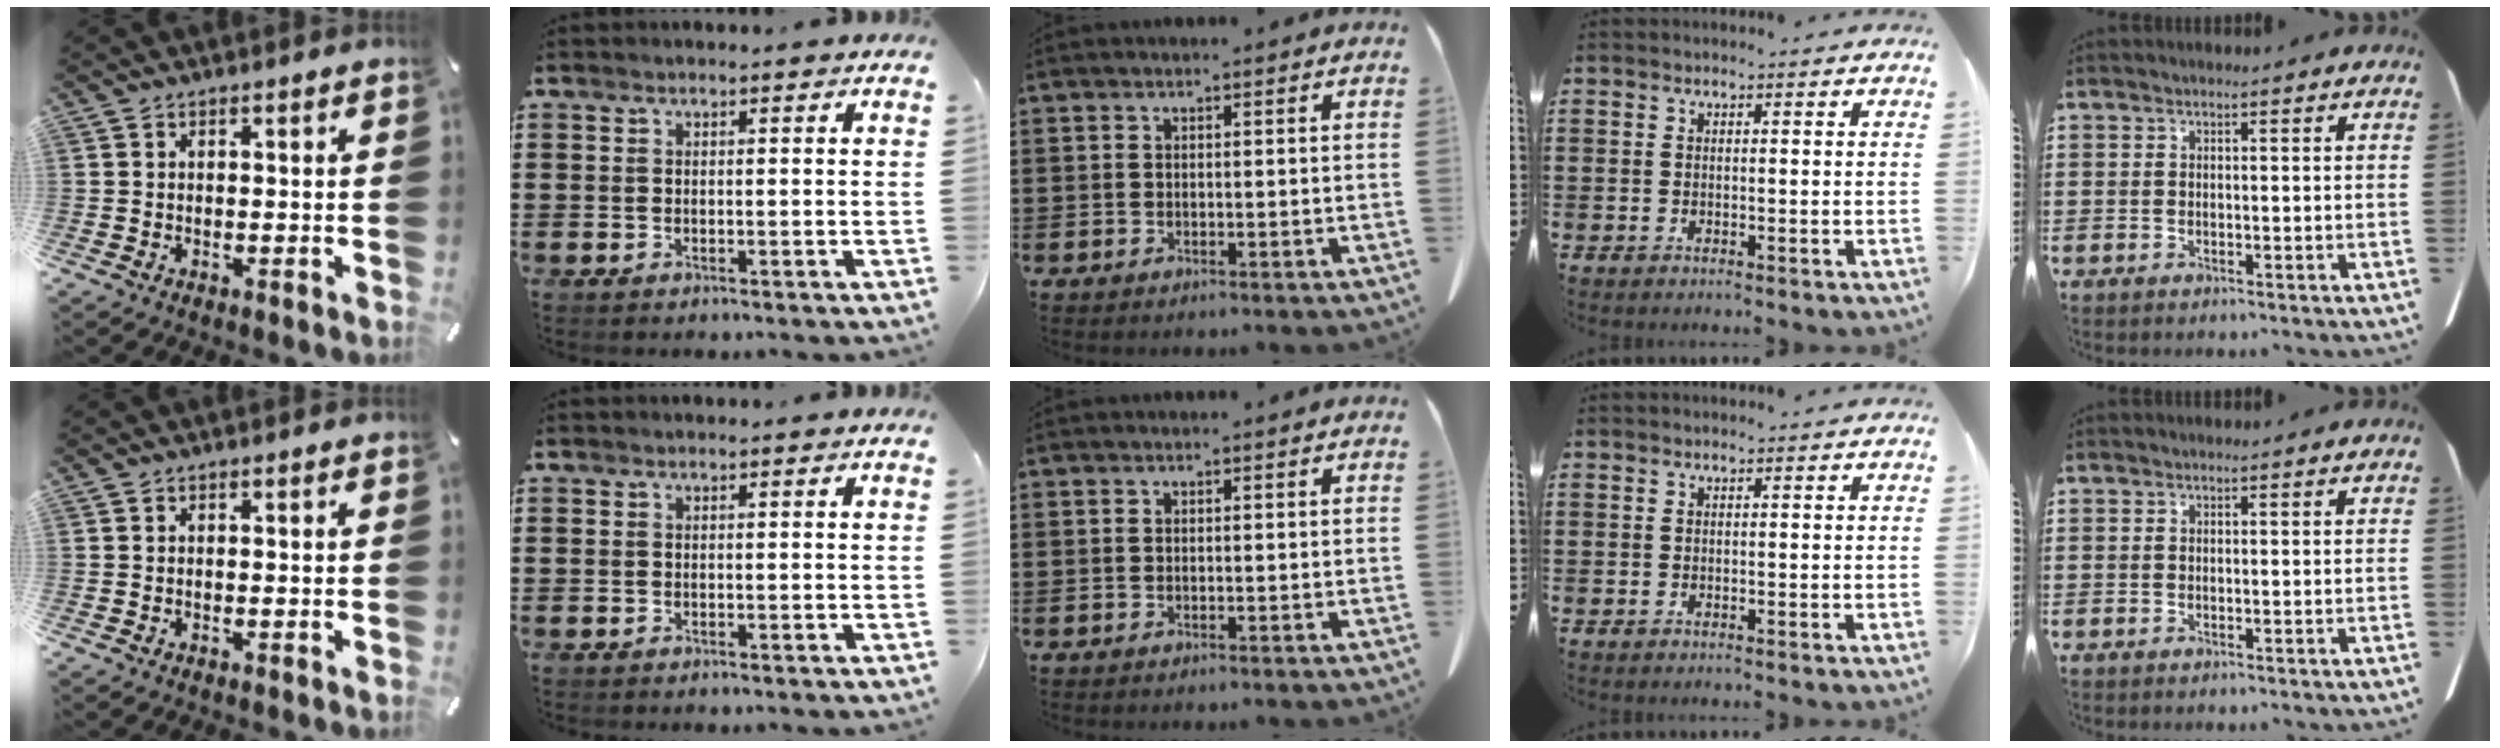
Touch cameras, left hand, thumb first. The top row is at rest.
{}